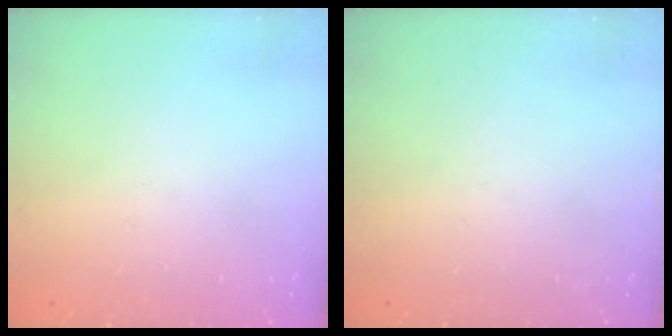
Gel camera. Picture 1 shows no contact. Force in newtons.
{"total": 0.0}